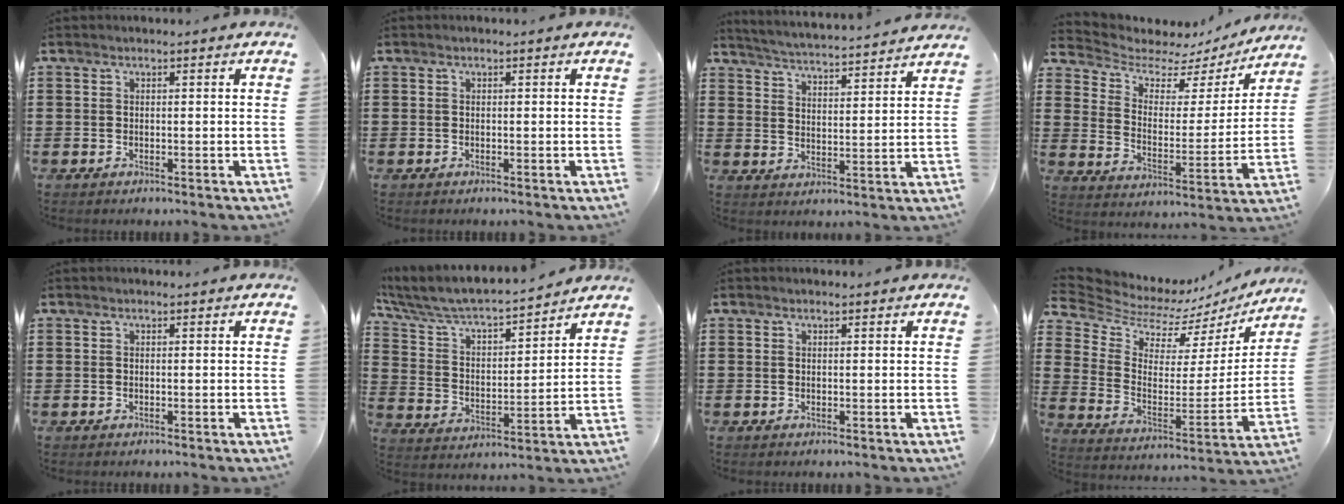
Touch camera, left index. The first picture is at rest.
{"total": 0.0}
{"total": 3.5, "force": [3.3, -1.0, 0.3], "torque": [-0.025, -0.037, 0.050]}
{"total": 4.7, "force": [3.9, 2.2, 1.3], "torque": [-0.046, -0.033, 0.059]}
{"total": 0.0}
{"total": 5.6, "force": [5.1, 0.6, 2.1], "torque": [-0.065, -0.042, 0.080]}
{"total": 0.0}
{"total": 5.4, "force": [4.8, 2.1, 1.1], "torque": [-0.057, -0.048, 0.080]}